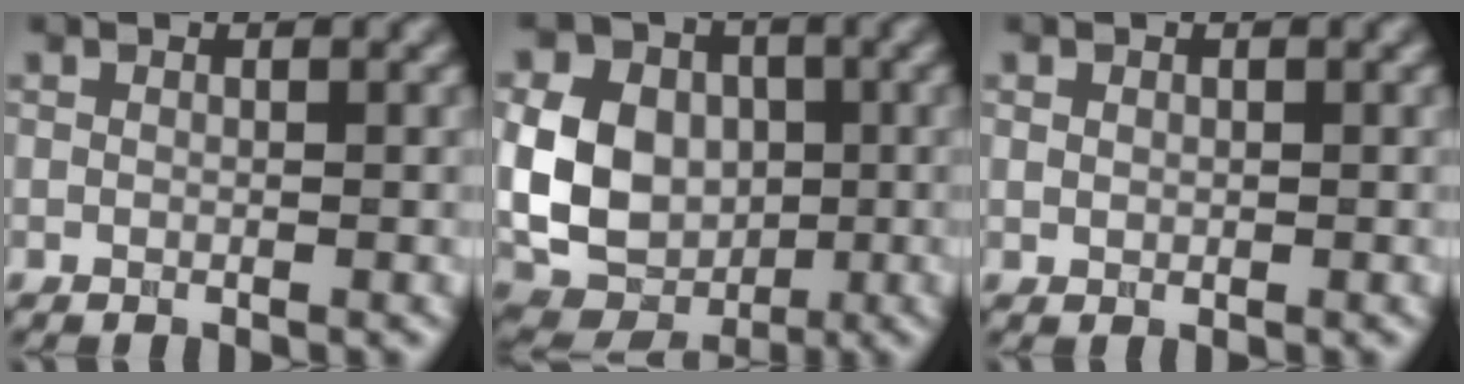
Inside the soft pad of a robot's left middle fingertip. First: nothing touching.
{"total": 8.9, "force": [0.1, 7.0, 5.4], "torque": [-0.099, -0.008, -0.004]}
{"total": 0.6, "force": [0.2, 0.5, 0.2], "torque": [-0.002, -0.002, 0.005]}